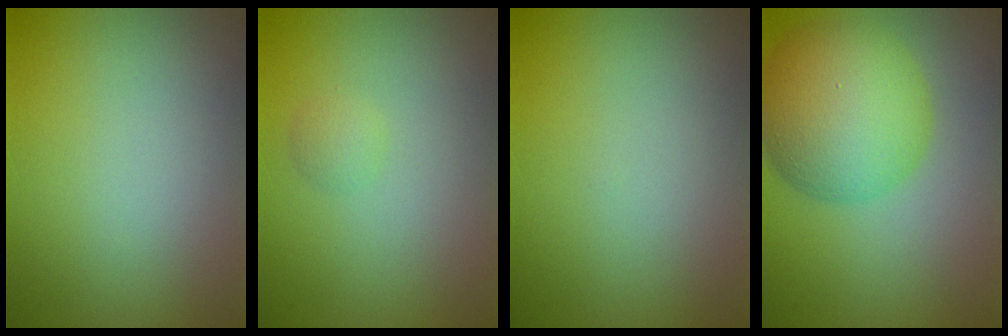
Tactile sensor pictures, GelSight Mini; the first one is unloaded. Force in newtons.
{"total": 0.9, "press": 0.9, "slide": 0.0}
{"total": 0.0}
{"total": 8.3, "press": 8.3, "slide": 0.1}